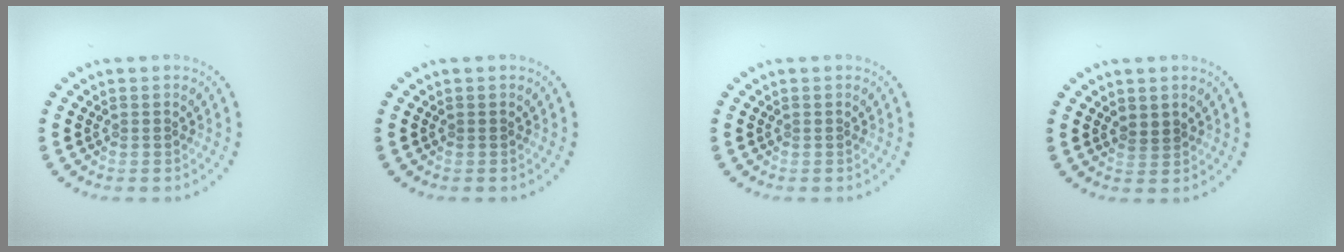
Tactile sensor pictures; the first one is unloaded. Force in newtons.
{"total": 0.0}
{"total": 0.0}
{"total": 1.0, "press": 0.9, "slide": 0.3}